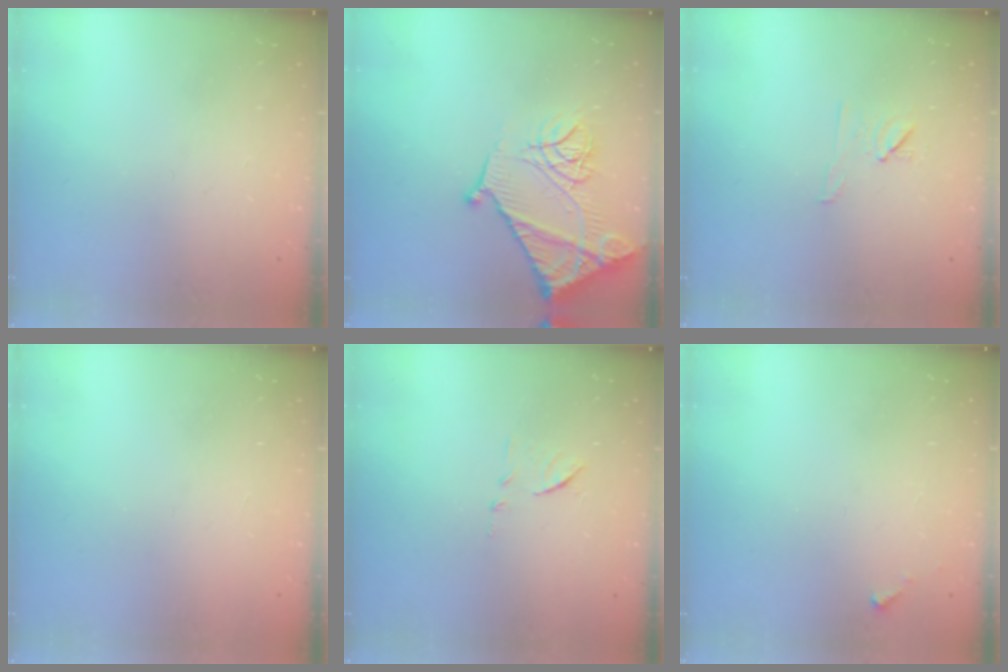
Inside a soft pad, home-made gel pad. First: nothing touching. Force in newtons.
{"total": 19.3, "press": 19.2, "slide": 2.1}
{"total": 6.7, "press": 6.6, "slide": 1.1}
{"total": 1.6, "press": 1.6, "slide": 0.1}
{"total": 8.2, "press": 8.2, "slide": 0.2}
{"total": 2.8, "press": 2.8, "slide": 0.1}